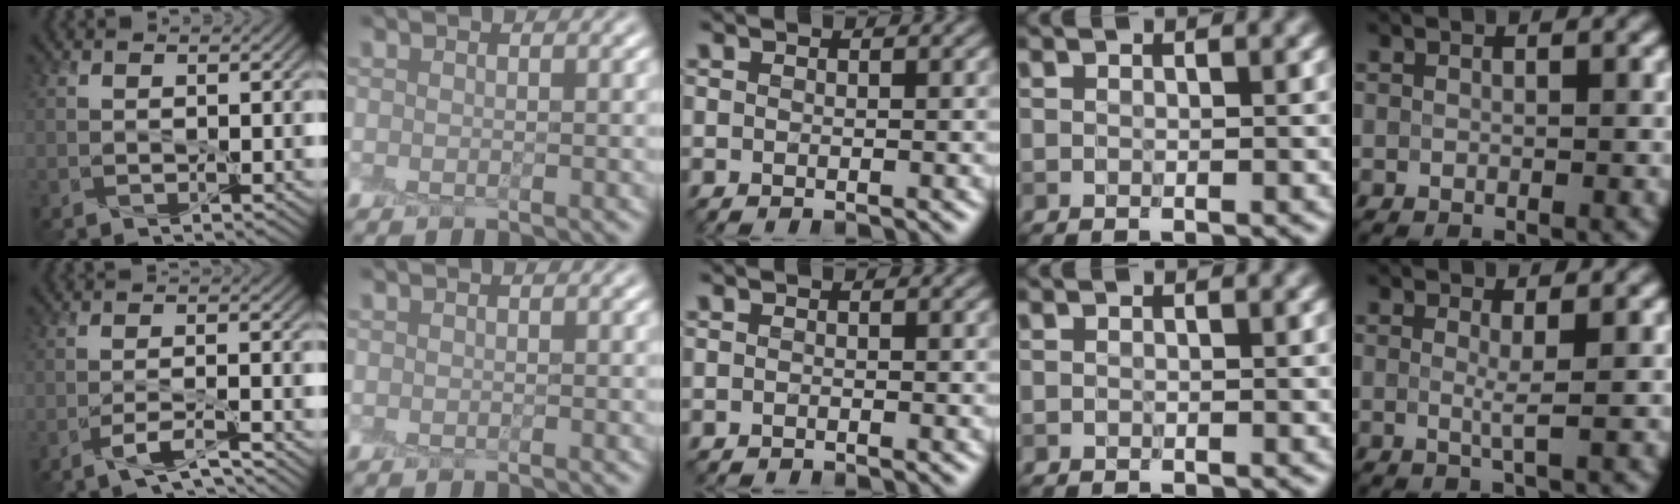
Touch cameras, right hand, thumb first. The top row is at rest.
{"thumb": {"total": 4.0, "force": [-2.8, 0.7, 2.7], "torque": [-0.055, 0.000, -0.055]}, "little": {"total": 1.3, "force": [0.2, 0.1, 1.2], "torque": [-0.024, -0.007, -0.001]}}